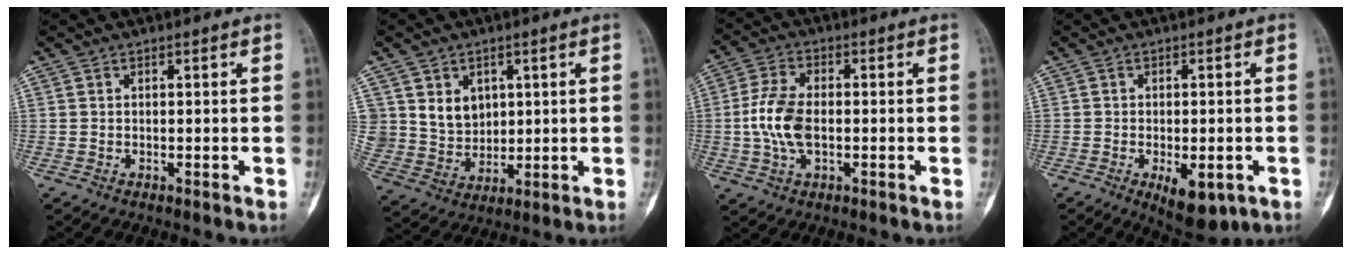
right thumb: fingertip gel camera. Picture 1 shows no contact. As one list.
[{"total": 8.1, "force": [2.8, 6.9, 3.2], "torque": [-0.025, -0.020, 0.065]}, {"total": 9.0, "force": [-0.9, 5.1, 7.4], "torque": [-0.156, 0.012, -0.021]}, {"total": 7.8, "force": [-2.9, 3.7, 6.2], "torque": [-0.079, 0.000, -0.028]}]